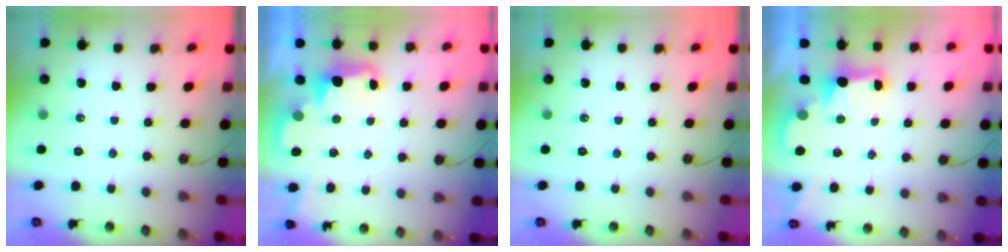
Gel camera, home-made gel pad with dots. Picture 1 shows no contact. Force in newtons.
{"total": 2.5, "press": 2.5, "slide": 0.6}
{"total": 0.0}
{"total": 2.3, "press": 2.2, "slide": 0.7}